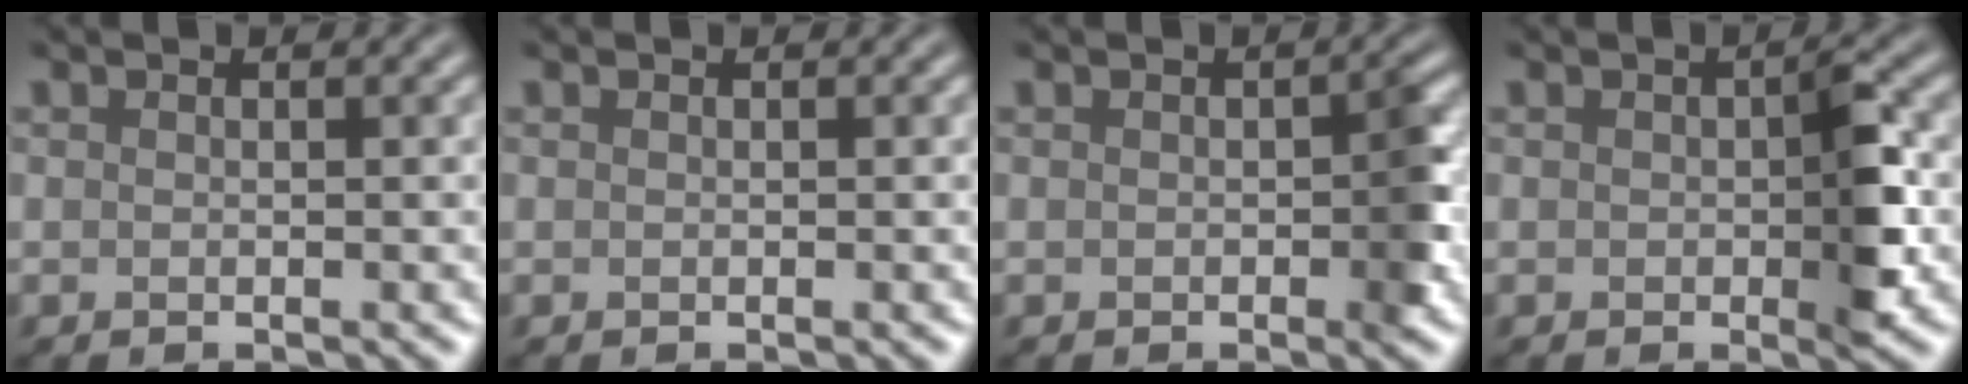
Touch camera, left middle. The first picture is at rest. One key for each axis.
{"total": 0.0}
{"total": 2.6, "fx": -0.3, "fy": 1.3, "fz": 2.2, "tx": -0.025, "ty": -0.001, "tz": -0.005}
{"total": 3.6, "fx": -0.2, "fy": 1.3, "fz": 3.3, "tx": -0.045, "ty": -0.001, "tz": -0.002}